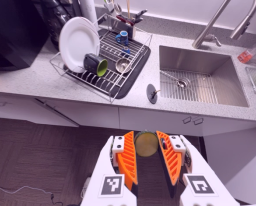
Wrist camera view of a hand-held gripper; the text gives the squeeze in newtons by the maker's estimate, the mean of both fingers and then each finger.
{"total": 8.2, "left": 8.4, "right": 8.1}